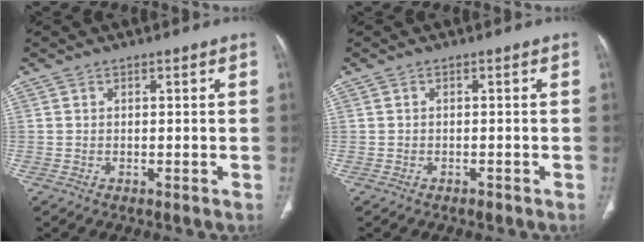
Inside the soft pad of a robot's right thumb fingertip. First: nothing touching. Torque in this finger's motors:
{"motor_torque": [0.24, -0.15, 0.30, 0.05, 0.11]}